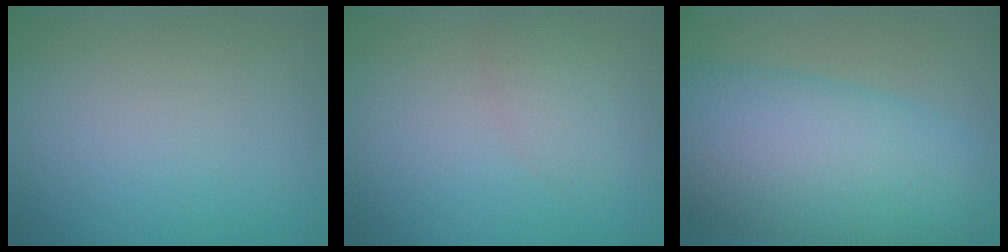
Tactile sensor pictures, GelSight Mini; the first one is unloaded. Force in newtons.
{"total": 1.6, "press": 1.6, "slide": 0.1}
{"total": 11.8, "press": 11.8, "slide": 0.2}